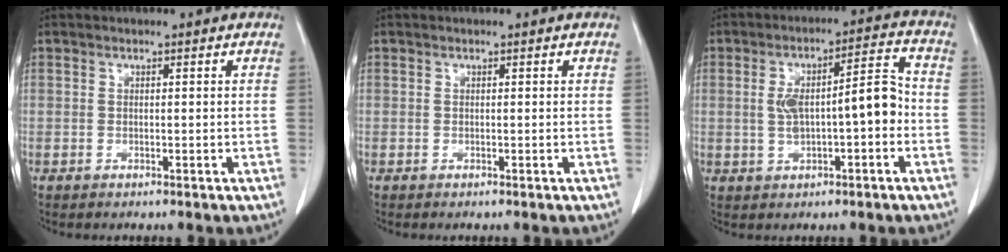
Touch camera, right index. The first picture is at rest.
{"total": 0.0}
{"total": 9.3, "force": [-0.8, 2.5, 8.9], "torque": [-0.152, 0.035, -0.007]}